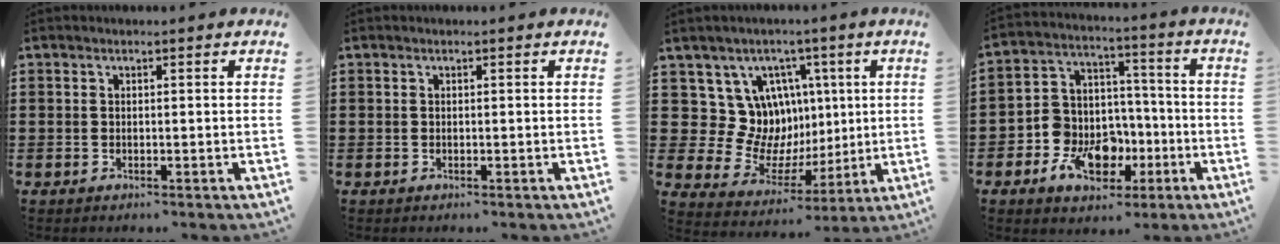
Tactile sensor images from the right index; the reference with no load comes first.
{"total": 0.0}
{"total": 11.1, "force": [3.4, 10.2, 2.4], "torque": [-0.067, -0.047, 0.075]}
{"total": 10.3, "force": [-4.2, 8.3, 4.4], "torque": [-0.111, 0.024, -0.070]}